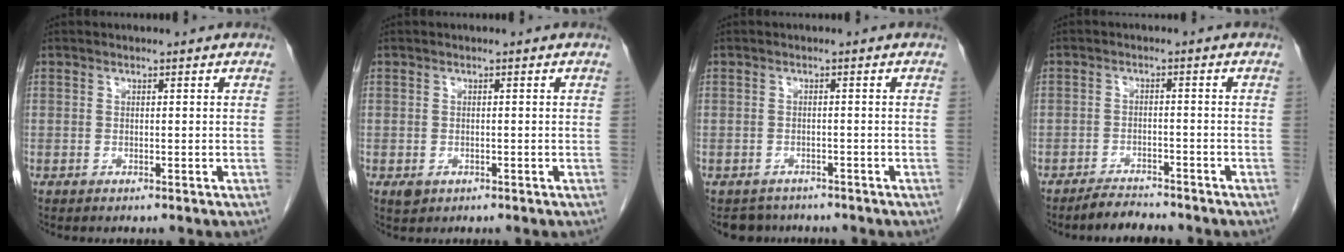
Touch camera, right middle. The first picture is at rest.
{"total": 1.4, "force": [-0.5, 1.0, 0.7], "torque": [-0.011, 0.001, -0.001]}
{"total": 3.1, "force": [-2.7, 1.5, -0.2], "torque": [-0.002, -0.001, -0.041]}
{"total": 3.7, "force": [-3.5, 0.8, 0.8], "torque": [-0.019, -0.009, -0.060]}